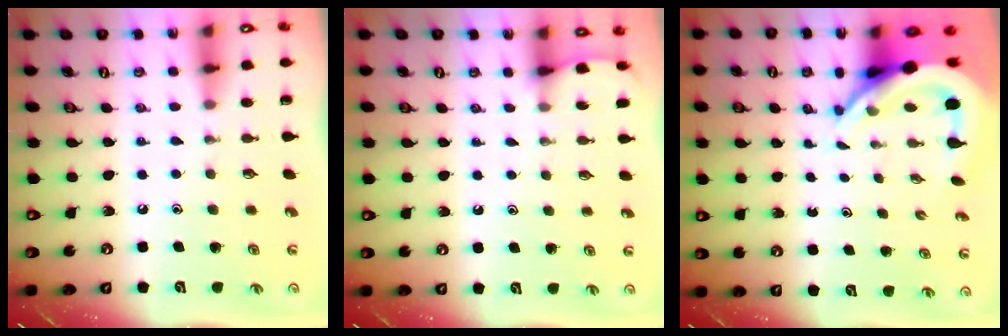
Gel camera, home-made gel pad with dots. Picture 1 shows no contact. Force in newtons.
{"total": 2.6, "press": 2.6, "slide": 0.3}
{"total": 8.9, "press": 8.8, "slide": 1.3}